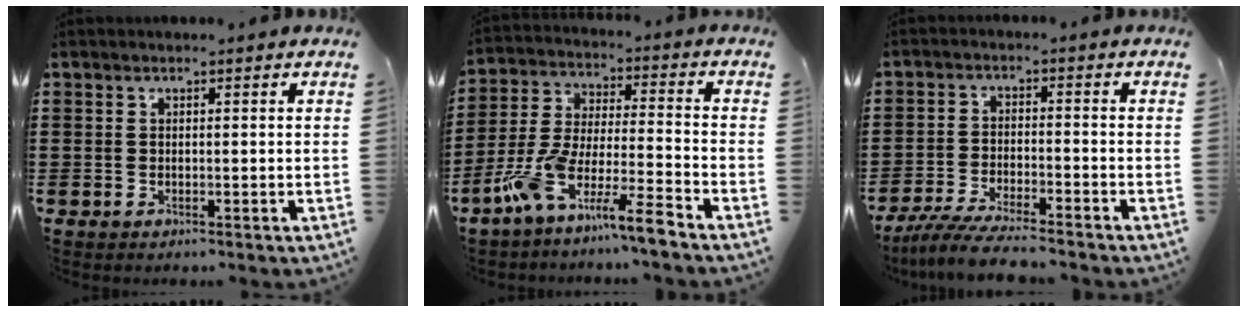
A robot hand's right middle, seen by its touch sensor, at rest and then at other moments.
{"total": 10.1, "force": [-8.2, -0.2, 5.8], "torque": [-0.140, -0.011, -0.173]}
{"total": 5.8, "force": [-5.3, 0.2, 2.4], "torque": [-0.057, -0.015, -0.105]}